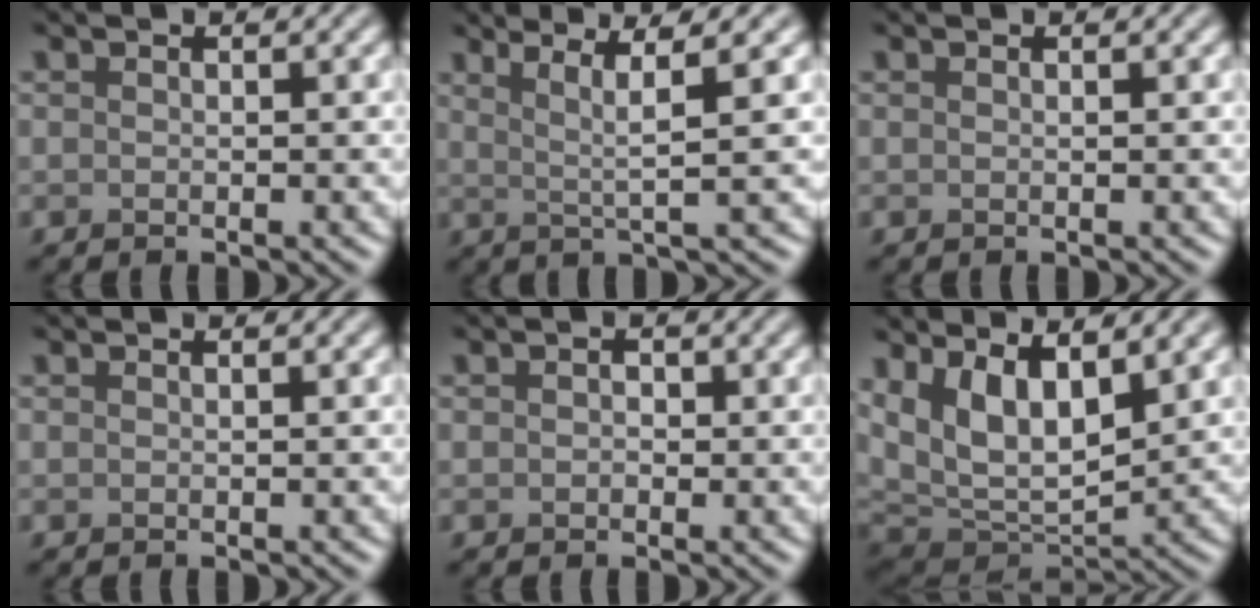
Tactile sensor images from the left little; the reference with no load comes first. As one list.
[{"total": 3.7, "force": [1.7, 0.3, 3.2], "torque": [-0.057, 0.002, 0.034]}, {"total": 0.0}, {"total": 0.0}, {"total": 0.8, "force": [0.0, 0.7, 0.5], "torque": [-0.006, -0.001, -0.002]}, {"total": 9.5, "force": [3.5, 4.6, 7.6], "torque": [-0.142, -0.009, 0.061]}]